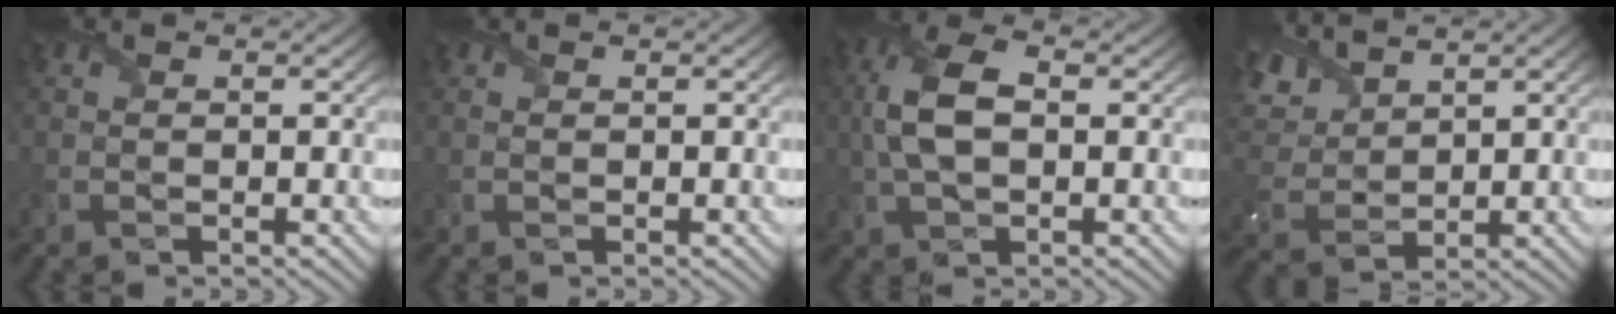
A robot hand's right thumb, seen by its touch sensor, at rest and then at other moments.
{"total": 0.0}
{"total": 7.3, "force": [0.5, 4.0, 6.1], "torque": [-0.148, 0.011, 0.001]}
{"total": 7.1, "force": [4.9, 2.9, 4.1], "torque": [-0.121, 0.015, 0.098]}